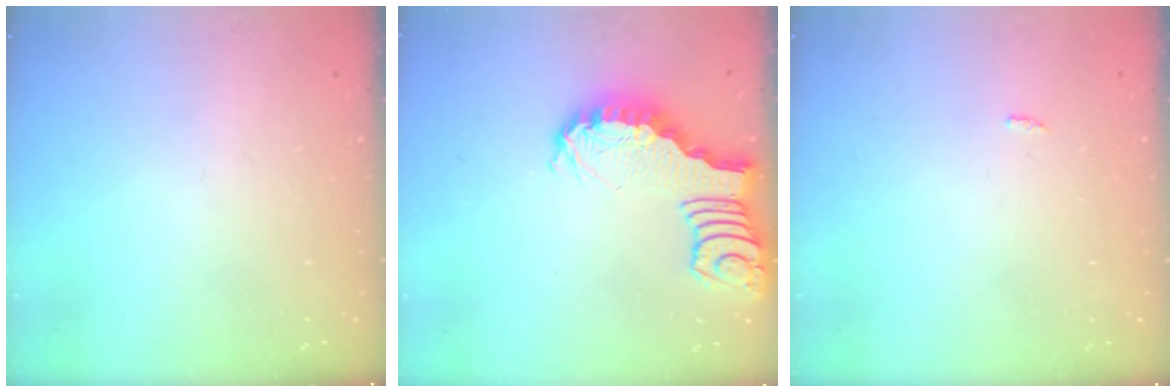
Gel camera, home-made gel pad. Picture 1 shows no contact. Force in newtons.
{"total": 3.1, "press": 3.1, "slide": 0.5}
{"total": 2.5, "press": 2.5, "slide": 0.2}